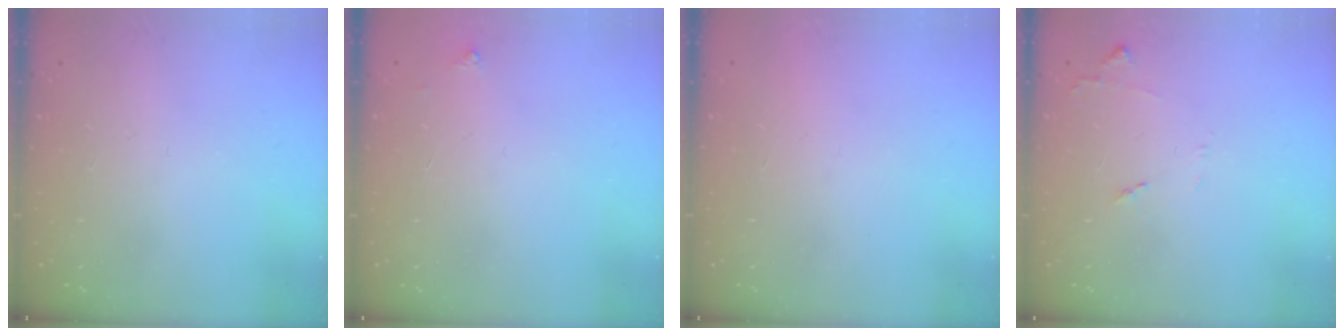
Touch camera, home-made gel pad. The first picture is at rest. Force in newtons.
{"total": 2.5, "press": 2.5, "slide": 0.4}
{"total": 1.5, "press": 1.5, "slide": 0.1}
{"total": 6.8, "press": 6.8, "slide": 0.9}